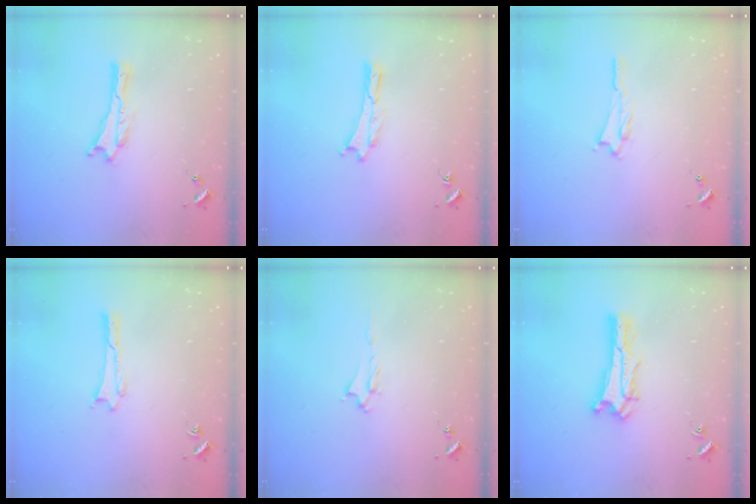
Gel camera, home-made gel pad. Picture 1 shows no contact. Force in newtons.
{"total": 0.0}
{"total": 1.1, "press": 1.1, "slide": 0.2}
{"total": 0.0}
{"total": 1.6, "press": 1.6, "slide": 0.2}
{"total": 1.4, "press": 1.4, "slide": 0.2}